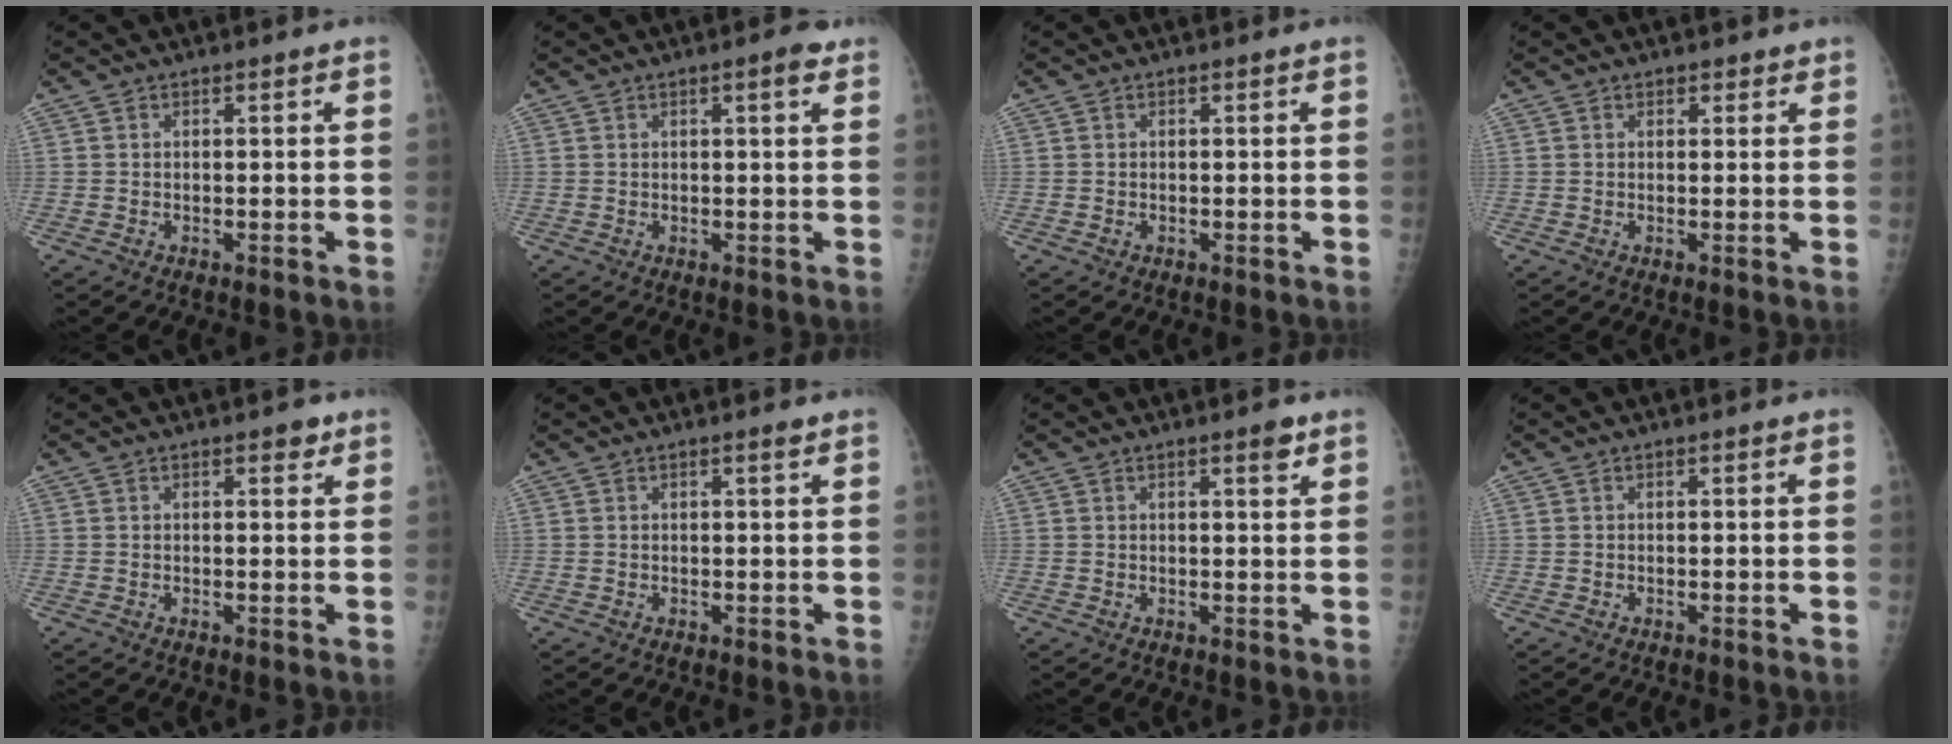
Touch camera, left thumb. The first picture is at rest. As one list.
[{"total": 2.6, "force": [1.4, 0.6, 2.0], "torque": [-0.024, -0.003, 0.014]}, {"total": 0.0}, {"total": 1.4, "force": [0.9, 1.0, 0.2], "torque": [0.019, -0.005, 0.009]}, {"total": 1.8, "force": [1.2, 1.0, 1.0], "torque": [-0.001, -0.004, 0.011]}, {"total": 0.8, "force": [0.6, 0.1, 0.6], "torque": [-0.009, -0.003, 0.008]}, {"total": 2.1, "force": [1.4, 0.5, 1.5], "torque": [-0.017, -0.007, 0.018]}, {"total": 0.0}]